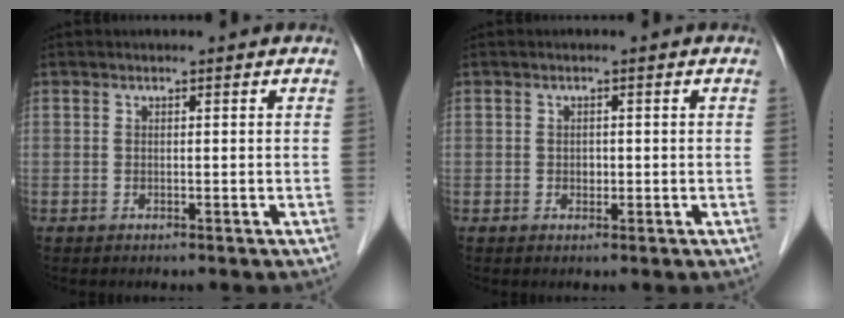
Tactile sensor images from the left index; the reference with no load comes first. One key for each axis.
{"total": 0.9, "fx": 0.0, "fy": 0.7, "fz": 0.5, "tx": -0.007, "ty": 0.002, "tz": 0.000}